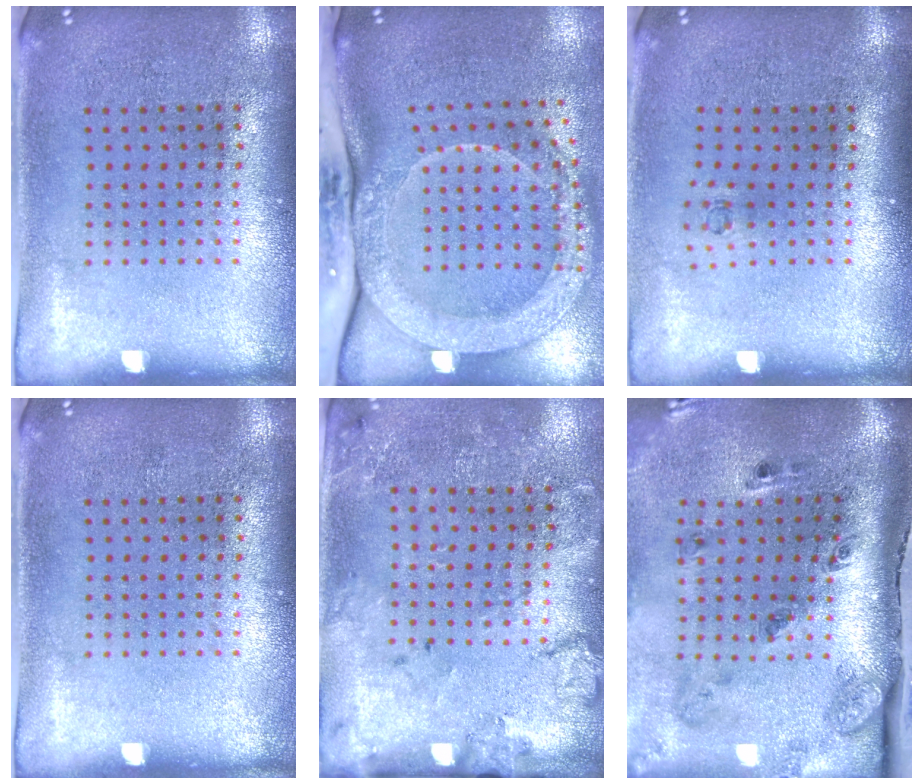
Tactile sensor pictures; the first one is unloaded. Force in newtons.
{"total": 2.7, "press": 2.2, "slide": 1.6}
{"total": 0.6, "press": 0.2, "slide": 0.5}
{"total": 0.0}
{"total": 1.8, "press": 1.5, "slide": 1.0}
{"total": 3.3, "press": 2.0, "slide": 2.7}